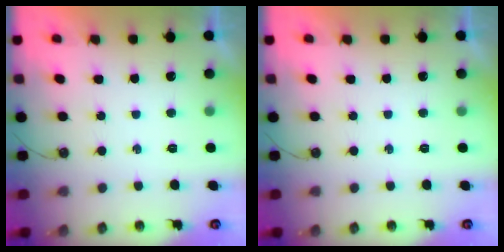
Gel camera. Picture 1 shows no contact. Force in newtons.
{"total": 0.0}